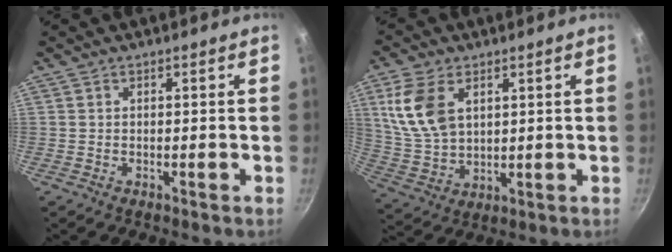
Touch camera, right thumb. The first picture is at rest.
{"total": 11.9, "force": [4.3, 7.3, 8.3], "torque": [-0.159, -0.018, 0.097]}